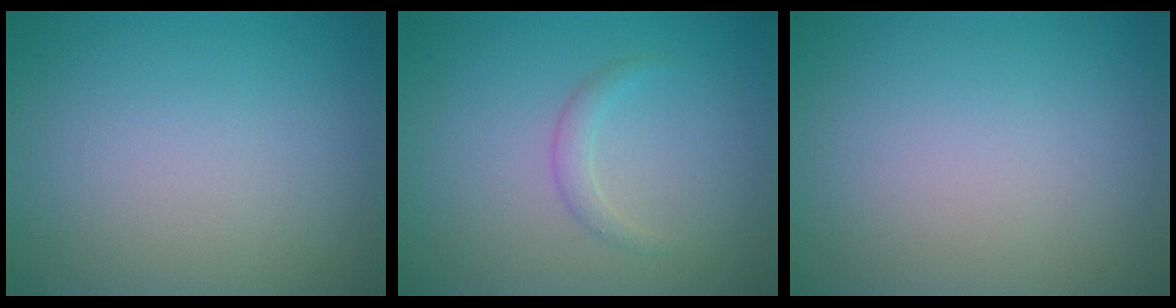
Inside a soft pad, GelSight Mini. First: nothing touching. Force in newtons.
{"total": 1.2, "press": 1.2, "slide": 0.0}
{"total": 0.0}